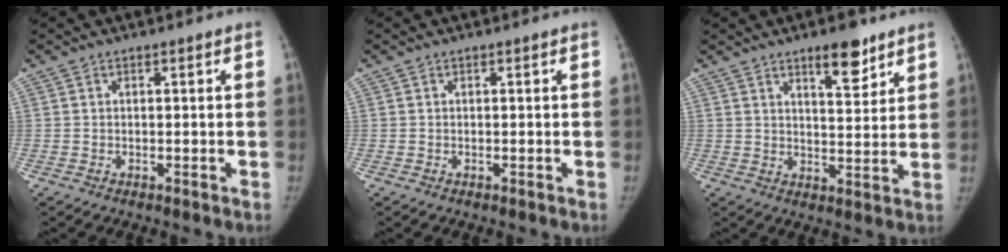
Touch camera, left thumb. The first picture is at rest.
{"total": 0.0}
{"total": 7.8, "force": [5.3, 2.6, 5.1], "torque": [-0.055, -0.036, 0.081]}